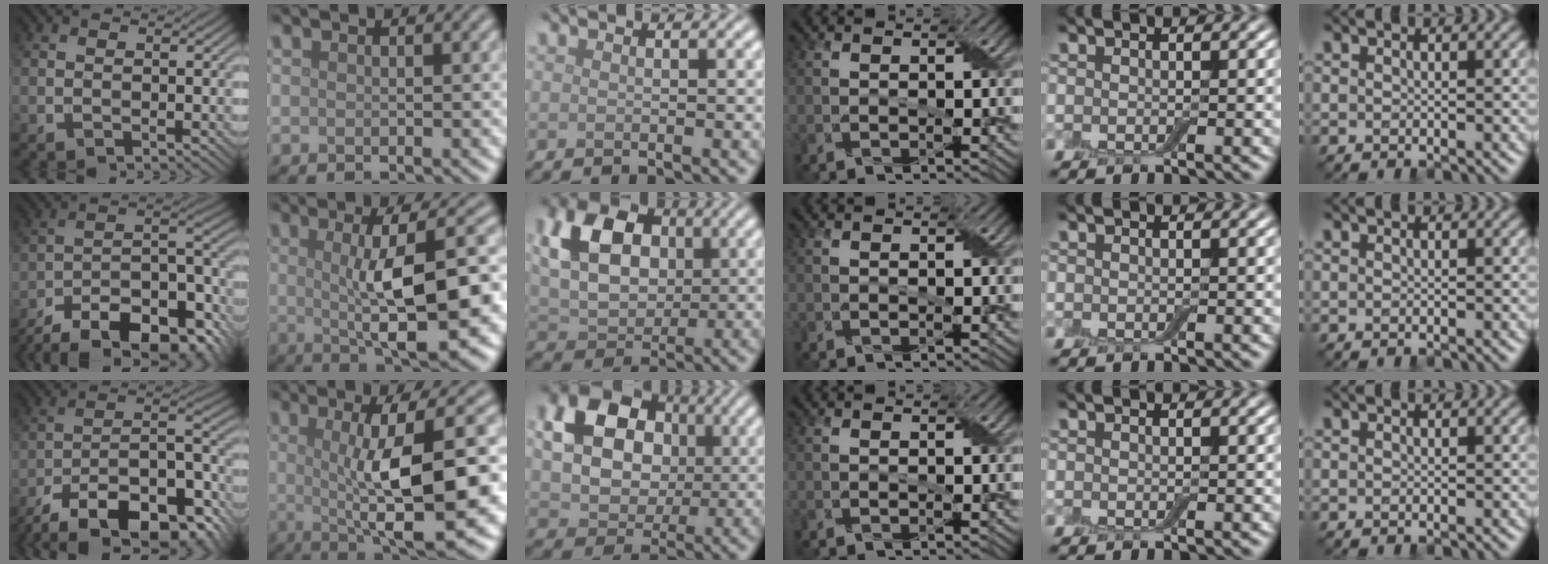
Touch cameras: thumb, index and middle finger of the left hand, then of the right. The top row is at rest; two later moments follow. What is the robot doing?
{"motion": "wrap", "object": "adhesive wrap"}